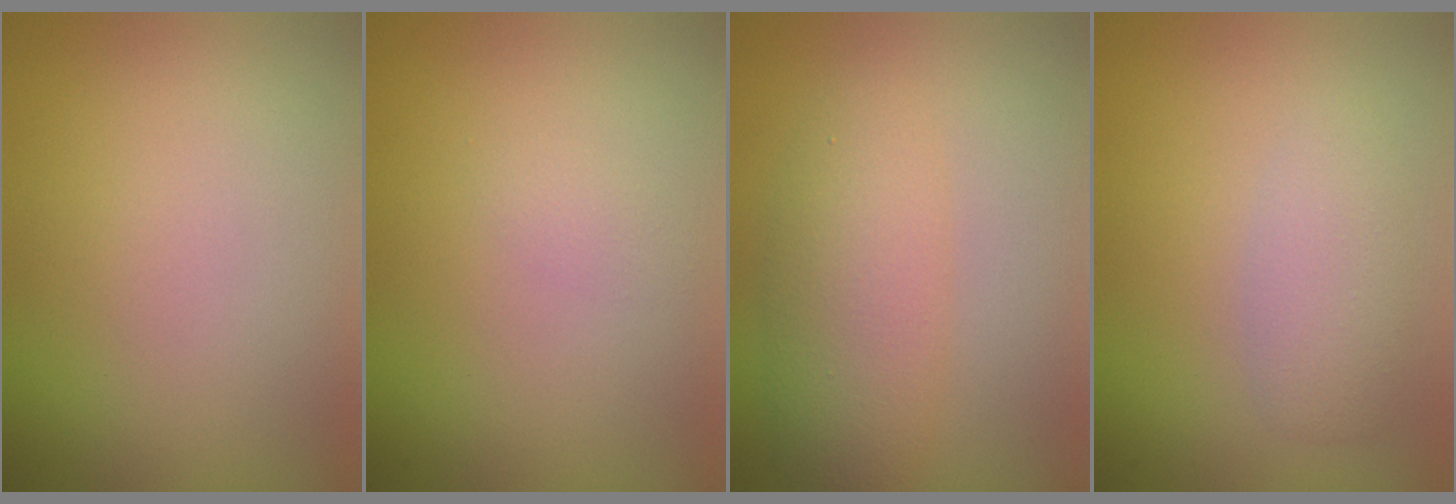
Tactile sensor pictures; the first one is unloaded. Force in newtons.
{"total": 0.8, "press": 0.8, "slide": 0.0}
{"total": 4.0, "press": 4.0, "slide": 0.3}
{"total": 2.3, "press": 2.3, "slide": 0.1}